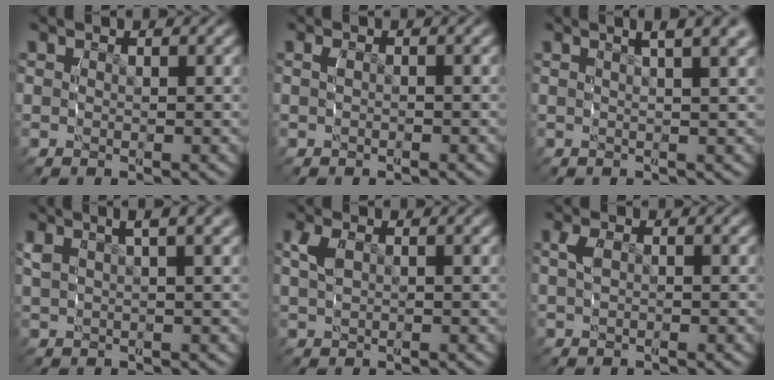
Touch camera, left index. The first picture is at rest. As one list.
[{"total": 1.0, "force": [-0.9, 0.1, 0.3], "torque": [-0.009, 0.002, -0.015]}, {"total": 4.2, "force": [2.5, 1.1, 3.2], "torque": [-0.047, 0.013, 0.034]}, {"total": 3.6, "force": [1.4, 1.5, 3.0], "torque": [-0.057, 0.015, 0.021]}, {"total": 1.6, "force": [-0.6, 1.0, 1.1], "torque": [-0.035, 0.001, -0.009]}, {"total": 1.5, "force": [-0.9, 0.7, 0.8], "torque": [-0.024, 0.001, -0.015]}]